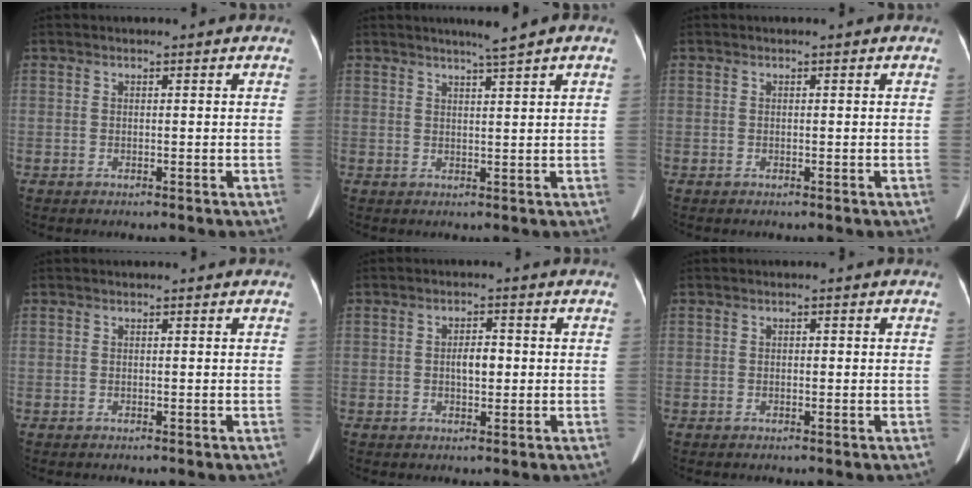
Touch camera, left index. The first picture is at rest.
{"total": 2.8, "force": [2.1, -0.8, 1.7], "torque": [-0.029, -0.002, 0.038]}
{"total": 0.0}
{"total": 0.0}
{"total": 3.0, "force": [-0.3, 1.4, 2.7], "torque": [-0.047, 0.004, -0.001]}
{"total": 0.7, "force": [-0.2, 0.4, 0.5], "torque": [-0.009, 0.001, -0.001]}